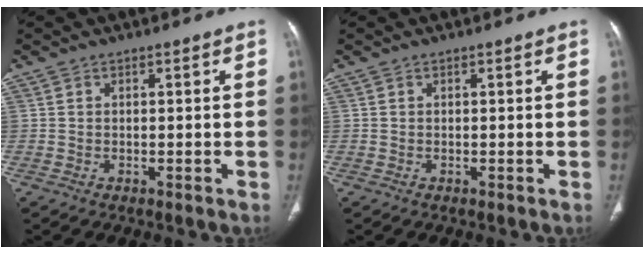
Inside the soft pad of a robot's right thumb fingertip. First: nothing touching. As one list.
[{"total": 0.0}]